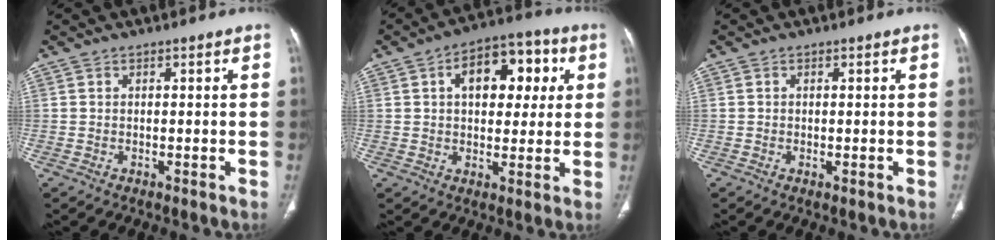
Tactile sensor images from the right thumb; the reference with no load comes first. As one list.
[{"total": 13.4, "force": [3.7, 8.1, 10.0], "torque": [-0.101, 0.015, 0.050]}, {"total": 0.6, "force": [-0.2, 0.2, 0.6], "torque": [-0.015, -0.004, -0.002]}]